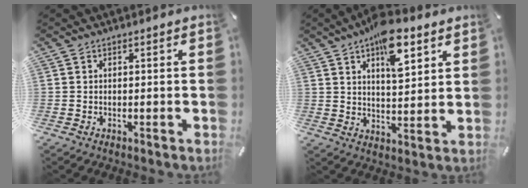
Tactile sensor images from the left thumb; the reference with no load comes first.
{"total": 11.9, "force": [7.0, 5.3, 7.9], "torque": [-0.106, -0.031, 0.116]}